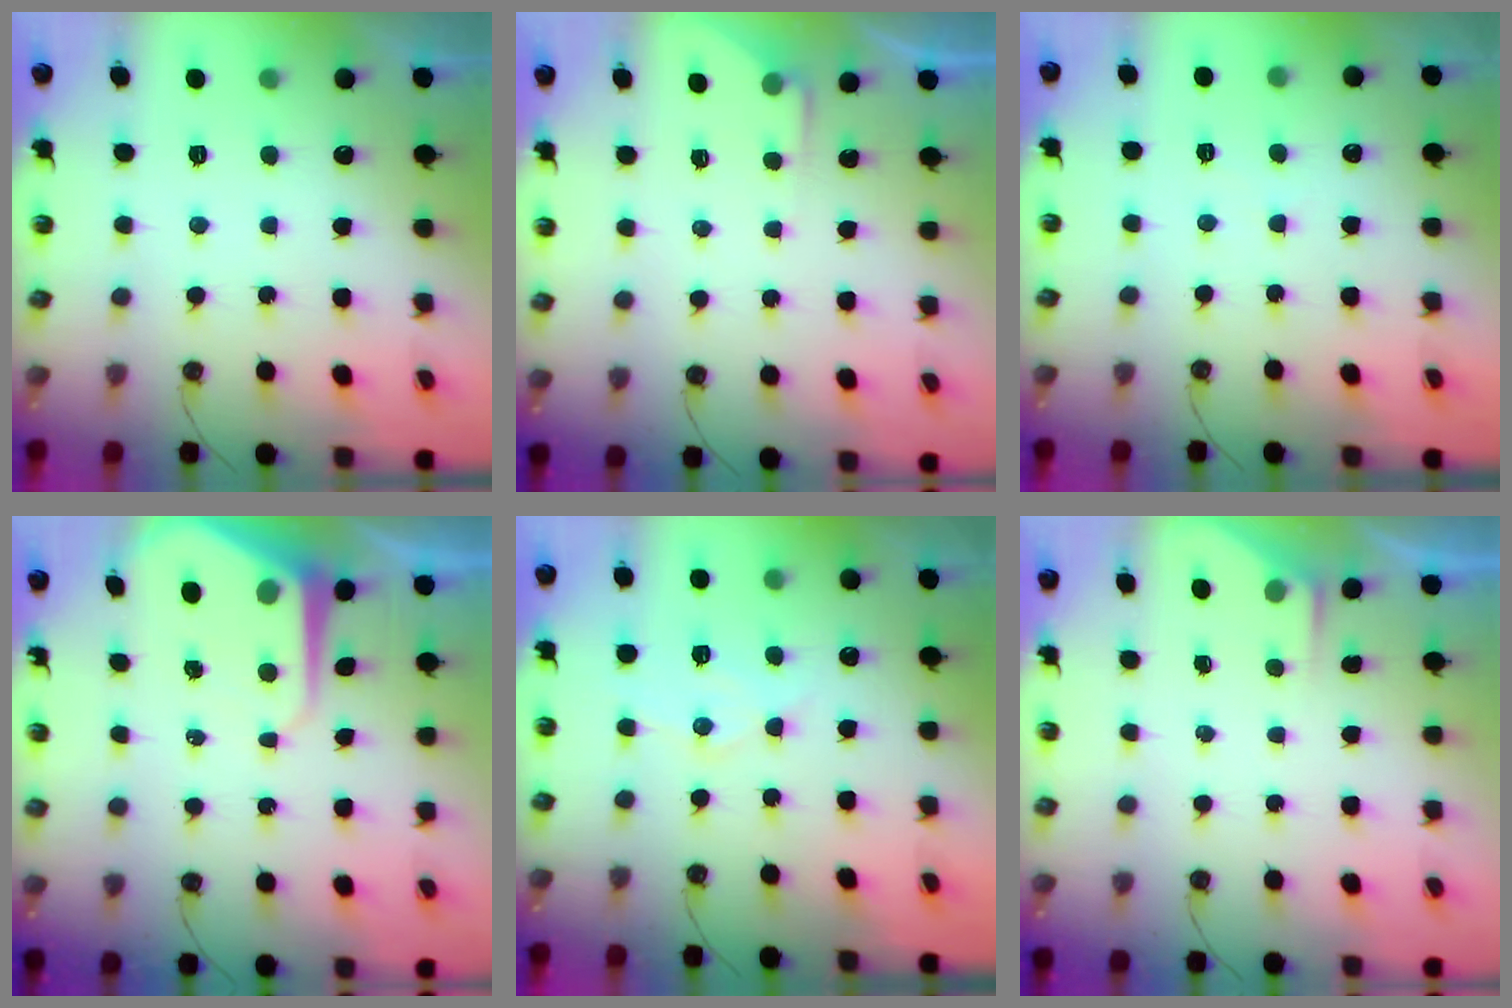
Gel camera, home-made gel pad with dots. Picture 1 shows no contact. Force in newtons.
{"total": 3.9, "press": 3.9, "slide": 0.5}
{"total": 1.9, "press": 1.9, "slide": 0.3}
{"total": 7.8, "press": 7.7, "slide": 0.7}
{"total": 8.0, "press": 8.0, "slide": 0.6}
{"total": 2.4, "press": 2.3, "slide": 0.4}